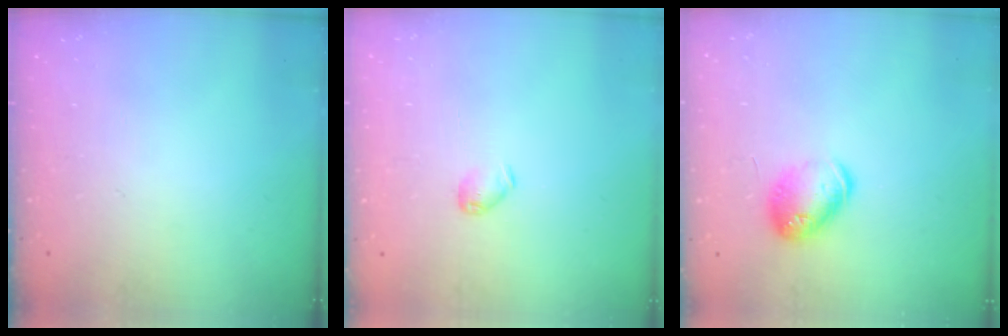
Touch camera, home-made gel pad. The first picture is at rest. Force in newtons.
{"total": 3.1, "press": 3.1, "slide": 0.5}
{"total": 12.9, "press": 12.7, "slide": 2.0}